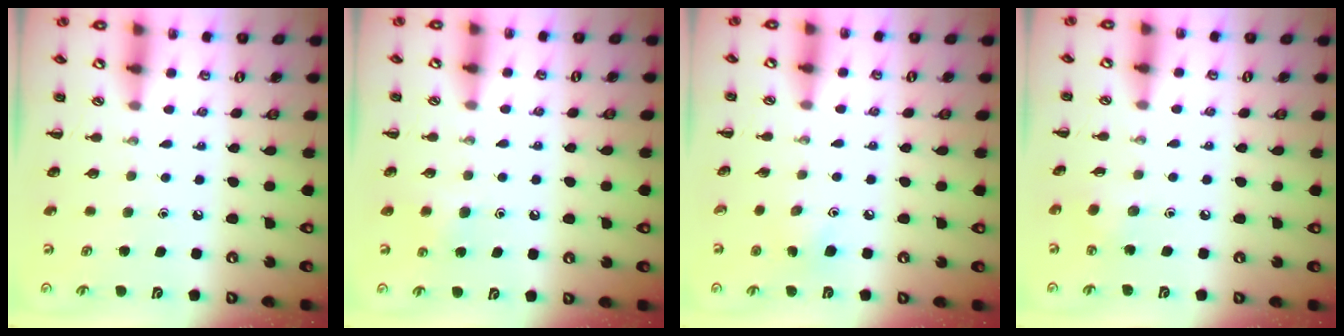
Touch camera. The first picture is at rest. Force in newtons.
{"total": 3.6, "press": 3.3, "slide": 1.4}
{"total": 2.9, "press": 2.8, "slide": 0.8}
{"total": 2.8, "press": 2.7, "slide": 0.7}